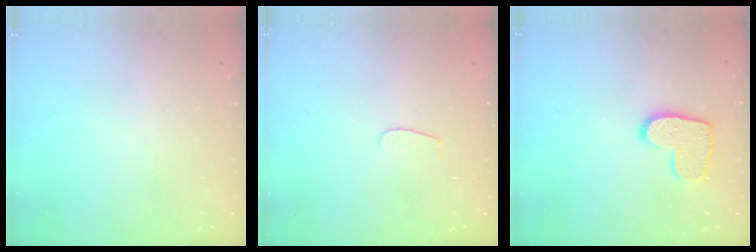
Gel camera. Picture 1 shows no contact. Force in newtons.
{"total": 3.5, "press": 3.5, "slide": 0.4}
{"total": 11.2, "press": 11.2, "slide": 0.6}